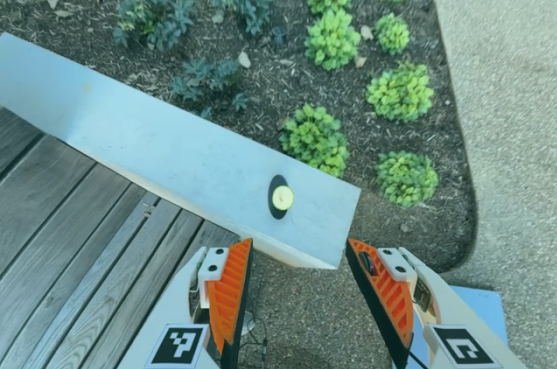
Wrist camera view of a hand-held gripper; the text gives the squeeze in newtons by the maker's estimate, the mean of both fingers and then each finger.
{"total": 0.0}